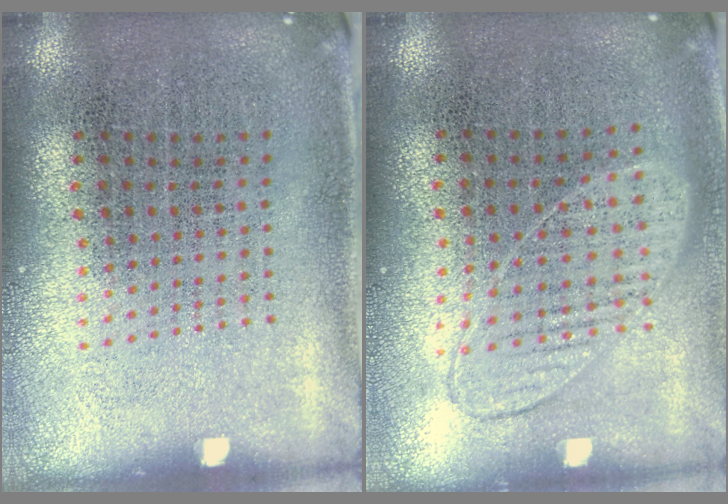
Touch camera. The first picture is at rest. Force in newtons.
{"total": 1.0, "press": 0.9, "slide": 0.4}